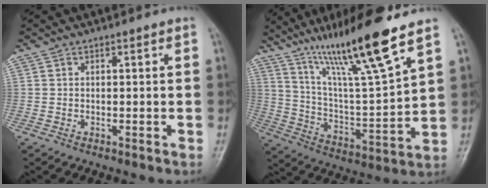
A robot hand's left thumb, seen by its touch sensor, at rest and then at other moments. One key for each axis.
{"total": 19.3, "fx": 13.3, "fy": 1.4, "fz": 13.9, "tx": -0.226, "ty": -0.064, "tz": 0.239}